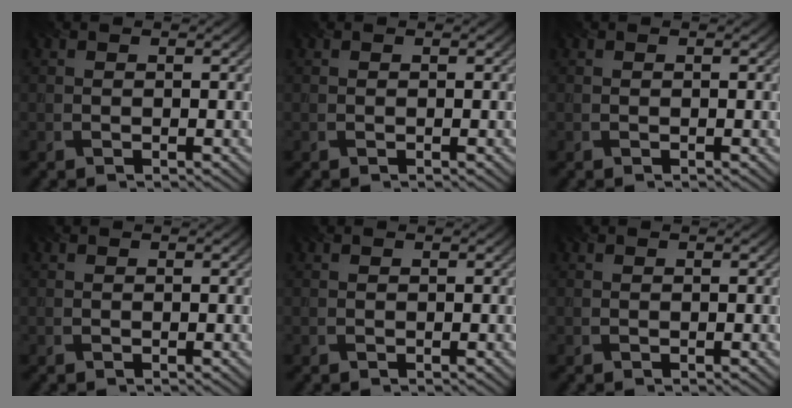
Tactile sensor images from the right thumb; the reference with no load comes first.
{"total": 0.0}
{"total": 0.0}
{"total": 0.0}
{"total": 0.0}
{"total": 0.0}